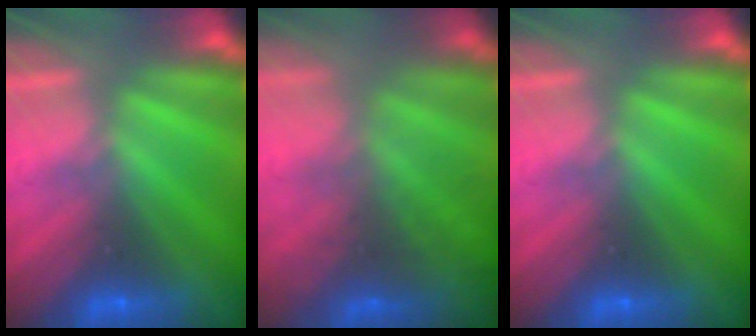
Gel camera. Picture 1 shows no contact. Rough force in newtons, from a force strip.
{"total": 10.9}
{"total": 0.0}